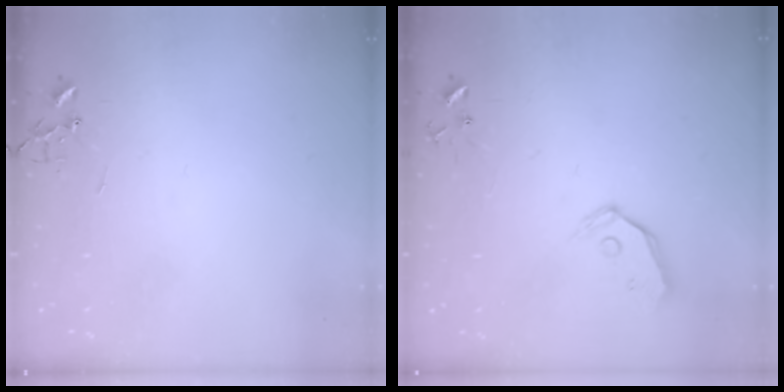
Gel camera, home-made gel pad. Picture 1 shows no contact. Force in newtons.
{"total": 7.7, "press": 7.6, "slide": 0.9}